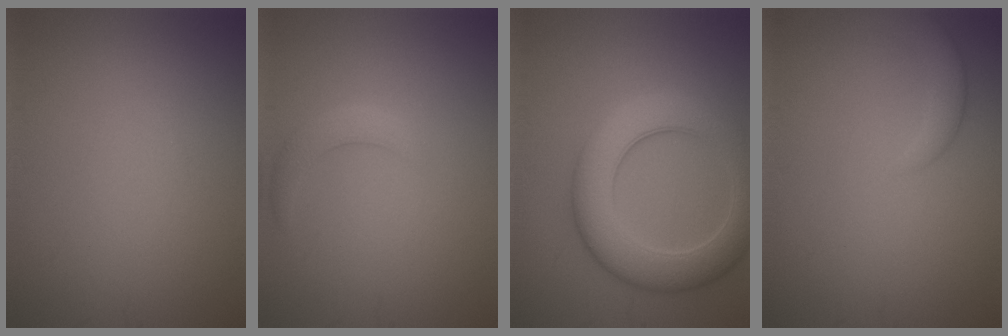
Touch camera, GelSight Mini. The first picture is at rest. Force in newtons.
{"total": 2.0, "press": 2.0, "slide": 0.1}
{"total": 7.6, "press": 7.6, "slide": 0.5}
{"total": 2.6, "press": 2.6, "slide": 0.2}